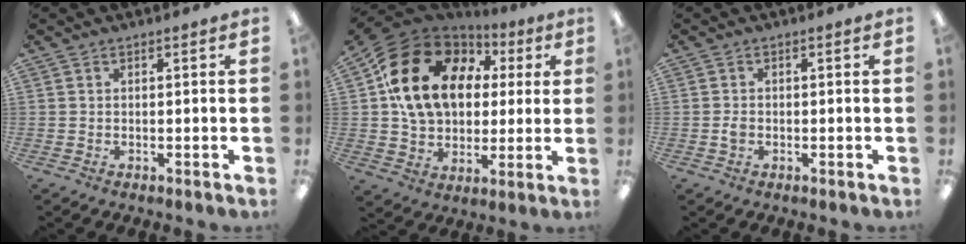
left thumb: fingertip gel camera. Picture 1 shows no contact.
{"total": 19.9, "force": [5.7, 15.3, 11.3], "torque": [-0.231, -0.002, 0.111]}
{"total": 1.6, "force": [-0.3, 1.0, 1.2], "torque": [-0.023, 0.004, -0.006]}